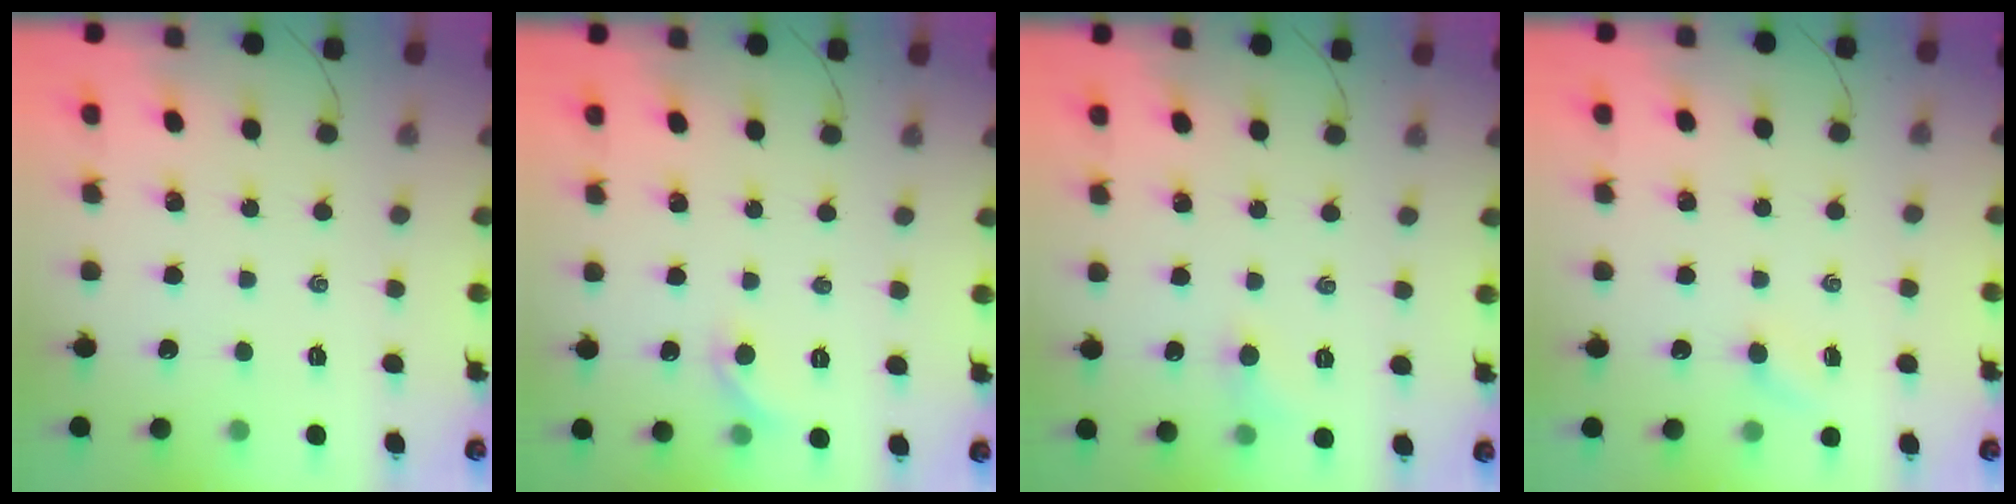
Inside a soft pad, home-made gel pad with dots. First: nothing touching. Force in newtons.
{"total": 5.9, "press": 5.6, "slide": 1.6}
{"total": 5.2, "press": 5.0, "slide": 1.6}
{"total": 2.8, "press": 2.7, "slide": 0.8}